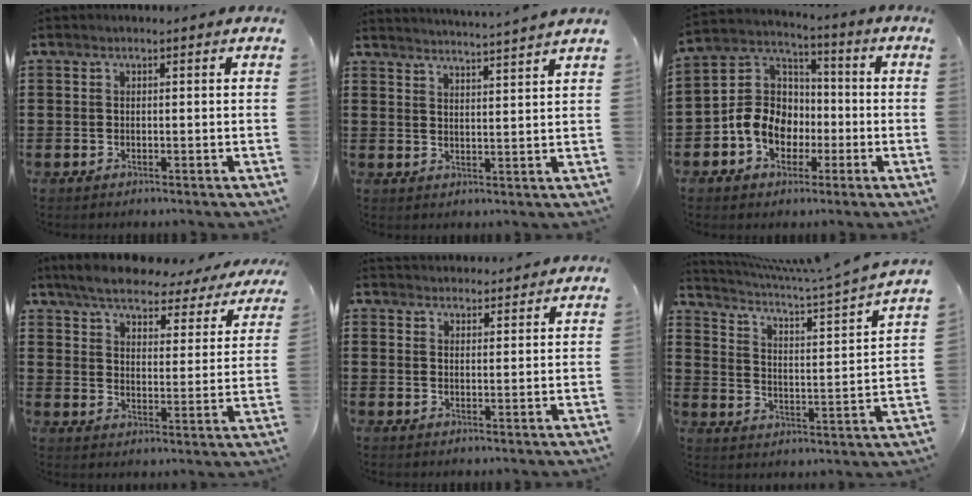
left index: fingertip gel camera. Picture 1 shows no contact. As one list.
[{"total": 3.5, "force": [3.3, -1.0, 0.4], "torque": [-0.020, -0.022, 0.056]}, {"total": 9.2, "force": [-3.3, 7.7, 3.8], "torque": [-0.112, 0.023, -0.068]}, {"total": 5.8, "force": [5.4, 1.0, 1.9], "torque": [-0.064, -0.031, 0.090]}, {"total": 2.8, "force": [2.7, 0.4, -0.3], "torque": [-0.003, -0.006, 0.053]}, {"total": 5.0, "force": [4.2, -0.4, 2.6], "torque": [-0.072, -0.046, 0.061]}]